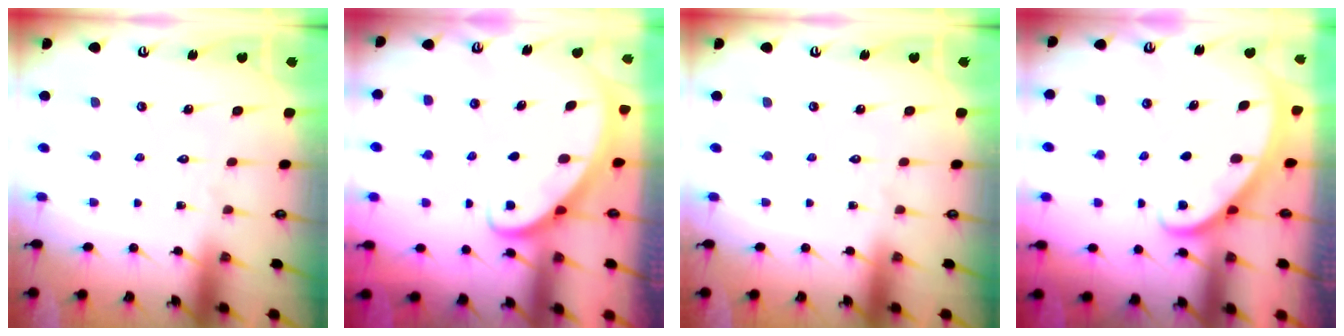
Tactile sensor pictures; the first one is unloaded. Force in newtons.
{"total": 2.8, "press": 2.8, "slide": 0.2}
{"total": 0.0}
{"total": 1.8, "press": 1.8, "slide": 0.1}